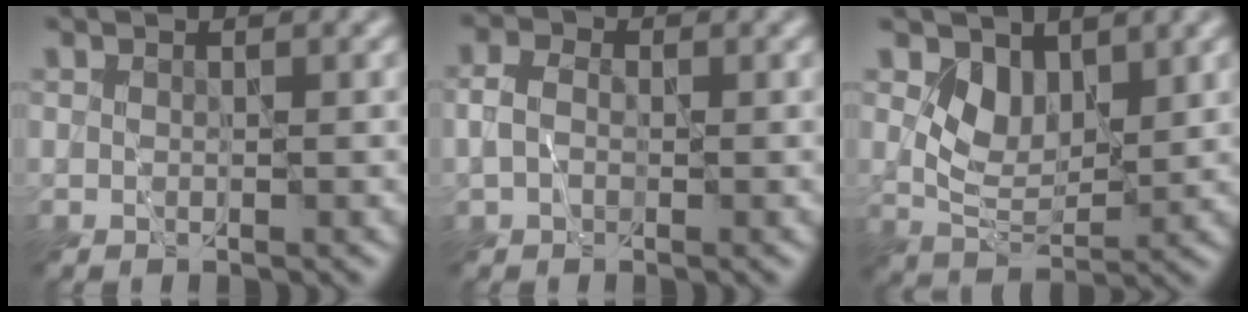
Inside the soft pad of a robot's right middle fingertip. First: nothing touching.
{"total": 2.2, "force": [-0.1, 1.7, 1.4], "torque": [-0.031, 0.004, -0.011]}
{"total": 3.3, "force": [1.7, 1.9, 2.1], "torque": [-0.046, -0.011, 0.035]}